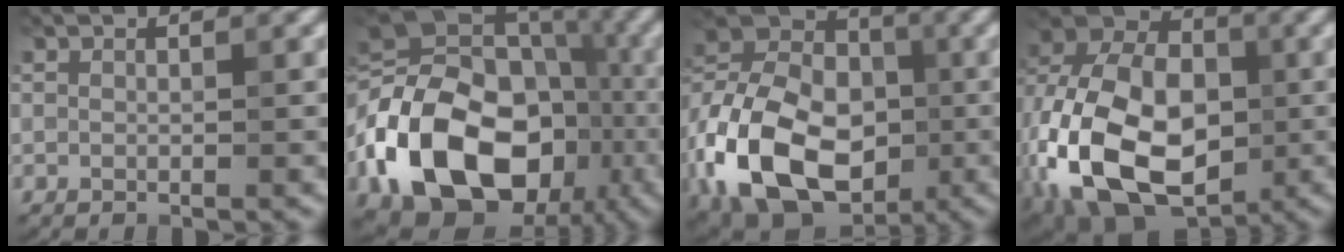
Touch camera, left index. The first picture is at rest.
{"total": 18.2, "force": [-5.7, 13.2, 11.2], "torque": [-0.223, -0.005, -0.112]}
{"total": 16.7, "force": [-5.7, 11.2, 11.1], "torque": [-0.249, -0.005, -0.105]}
{"total": 17.1, "force": [-4.6, 11.1, 12.3], "torque": [-0.258, -0.003, -0.091]}